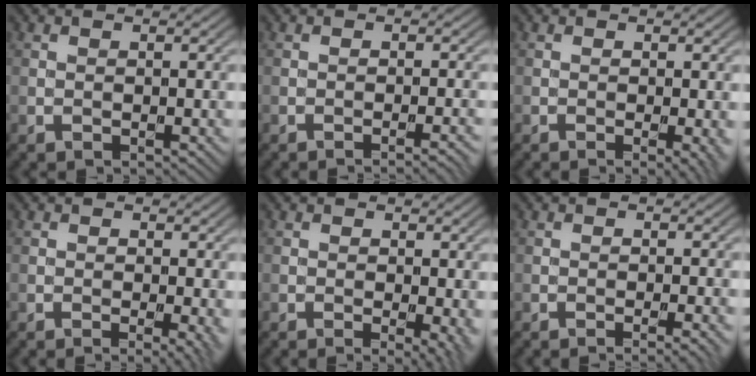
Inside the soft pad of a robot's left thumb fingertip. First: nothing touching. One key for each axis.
{"total": 2.3, "fx": -1.3, "fy": 0.4, "fz": 1.9, "tx": -0.020, "ty": 0.007, "tz": -0.026}
{"total": 2.3, "fx": -0.5, "fy": 0.4, "fz": 2.2, "tx": -0.033, "ty": -0.005, "tz": -0.009}
{"total": 2.9, "fx": -0.6, "fy": 0.5, "fz": 2.8, "tx": -0.043, "ty": -0.006, "tz": -0.010}
{"total": 3.7, "fx": -0.6, "fy": 0.9, "fz": 3.6, "tx": -0.049, "ty": -0.008, "tz": -0.008}
{"total": 2.5, "fx": -1.2, "fy": 0.4, "fz": 2.1, "tx": -0.023, "ty": 0.004, "tz": -0.024}